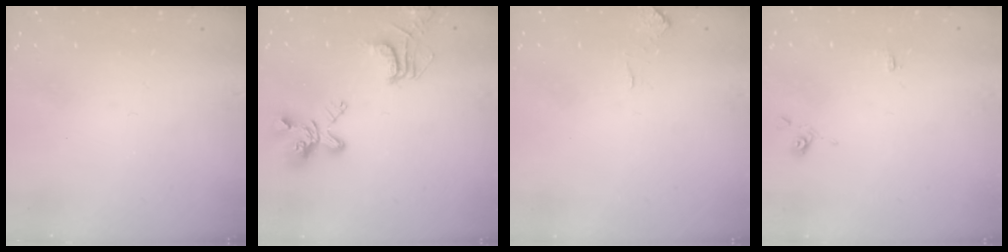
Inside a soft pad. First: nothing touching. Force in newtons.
{"total": 9.0, "press": 8.9, "slide": 1.8}
{"total": 0.0}
{"total": 0.7, "press": 0.5, "slide": 0.4}